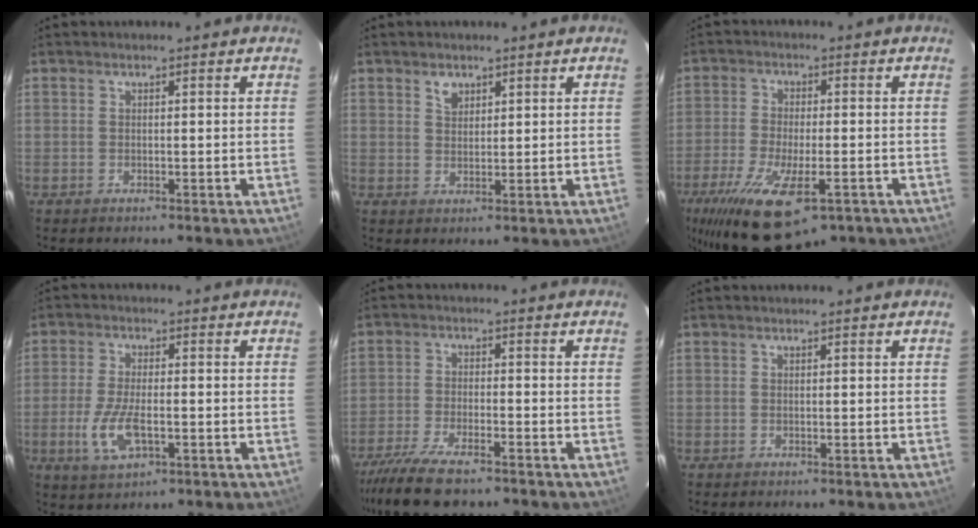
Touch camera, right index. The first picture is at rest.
{"total": 2.4, "force": [1.5, 1.6, 0.9], "torque": [-0.011, 0.006, 0.028]}
{"total": 17.4, "force": [-10.4, 6.3, 12.5], "torque": [-0.266, -0.061, -0.172]}
{"total": 8.1, "force": [-2.5, 3.3, 6.9], "torque": [-0.152, -0.009, -0.046]}
{"total": 11.6, "force": [-9.3, 2.9, 6.3], "torque": [-0.153, -0.034, -0.168]}
{"total": 0.0}